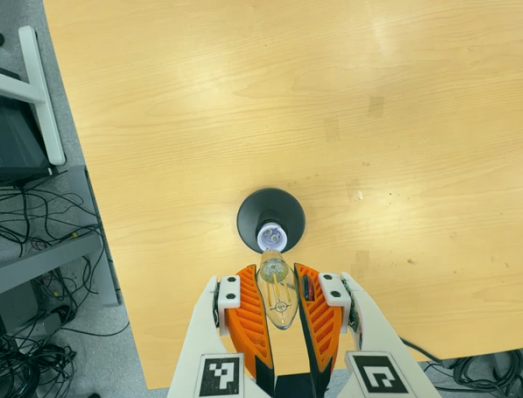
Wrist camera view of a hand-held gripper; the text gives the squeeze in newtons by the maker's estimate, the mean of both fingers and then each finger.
{"total": 20.5, "left": 24.3, "right": 16.8}